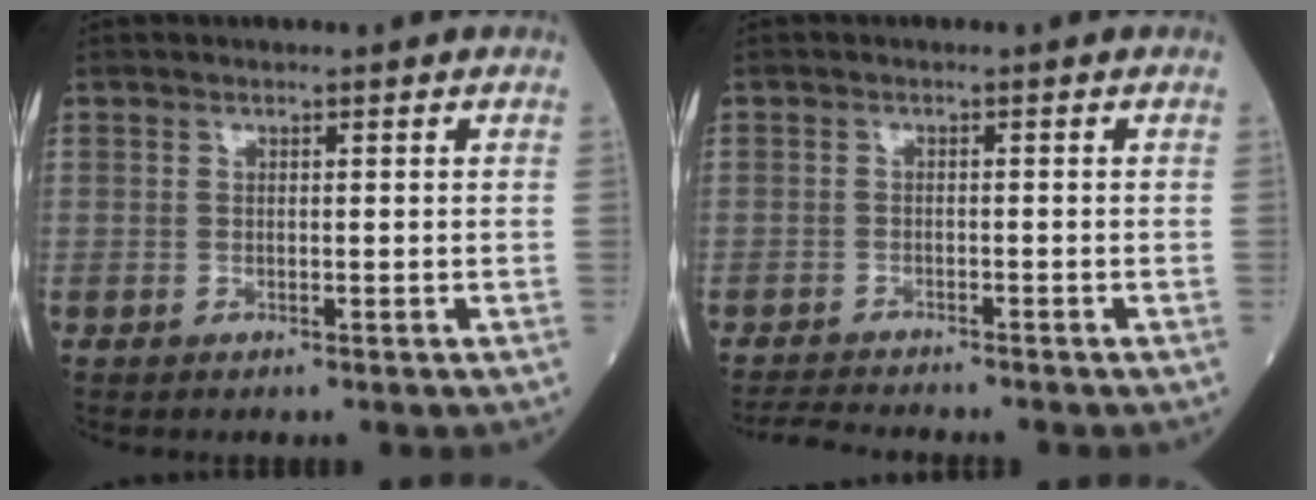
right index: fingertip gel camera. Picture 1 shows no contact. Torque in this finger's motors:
{"motor_torque": [-1.04, -0.58, -0.49, -0.10]}